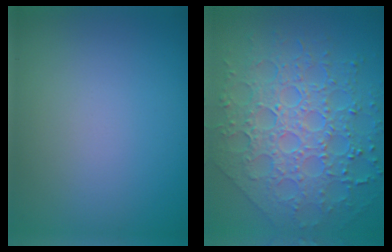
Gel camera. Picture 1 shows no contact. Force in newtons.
{"total": 8.9, "press": 6.4, "slide": 6.2}